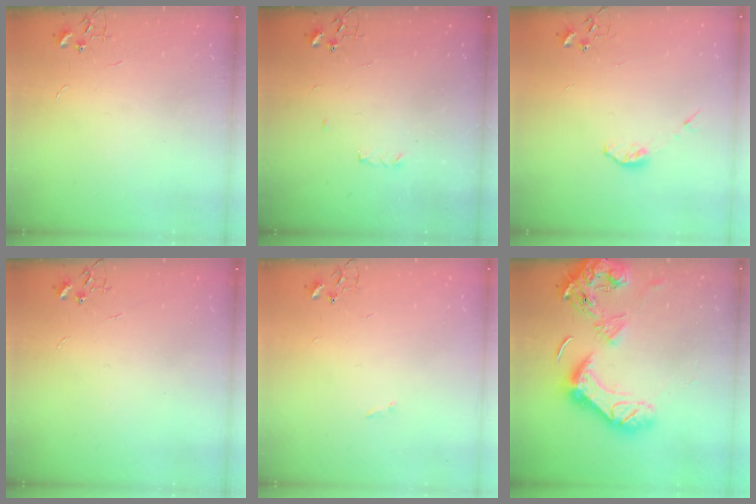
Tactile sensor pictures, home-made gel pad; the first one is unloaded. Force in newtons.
{"total": 3.4, "press": 3.3, "slide": 0.6}
{"total": 4.1, "press": 4.0, "slide": 0.7}
{"total": 0.0}
{"total": 0.8, "press": 0.8, "slide": 0.2}
{"total": 22.6, "press": 22.5, "slide": 2.4}